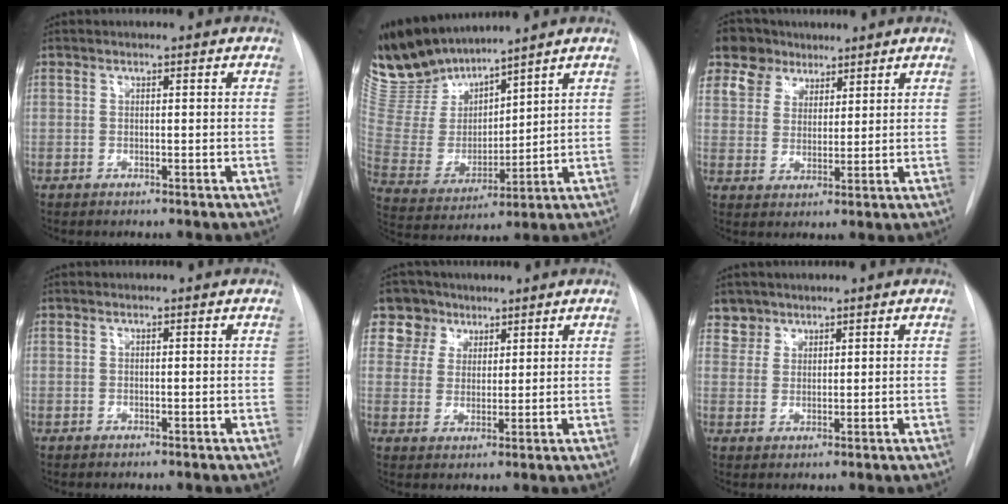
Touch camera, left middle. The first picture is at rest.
{"total": 12.1, "force": [11.4, 2.8, 3.0], "torque": [-0.080, 0.000, 0.244]}
{"total": 9.4, "force": [6.5, 6.5, 1.8], "torque": [-0.039, 0.028, 0.124]}
{"total": 0.0}
{"total": 6.7, "force": [4.1, 5.2, 0.1], "torque": [0.003, 0.012, 0.077]}
{"total": 3.0, "force": [2.4, 1.8, -0.6], "torque": [0.023, 0.004, 0.042]}